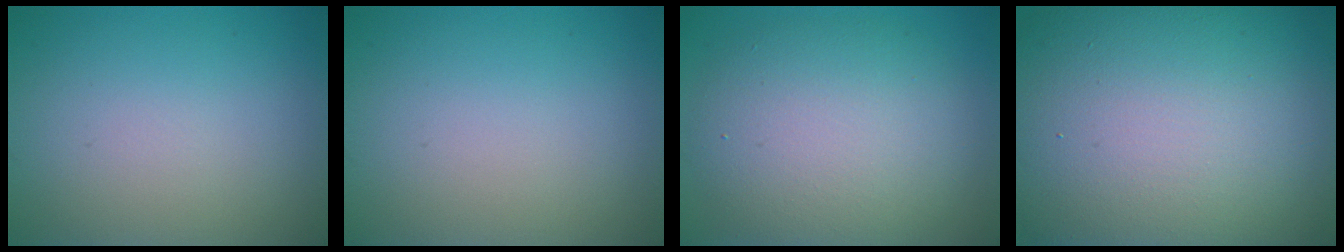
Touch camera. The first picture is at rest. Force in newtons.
{"total": 0.0}
{"total": 8.6, "press": 8.6, "slide": 0.2}
{"total": 22.7, "press": 22.7, "slide": 1.2}